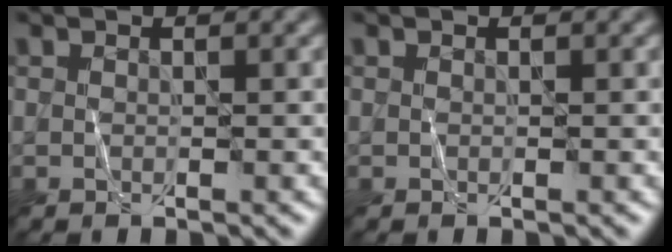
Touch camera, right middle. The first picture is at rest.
{"total": 0.0}